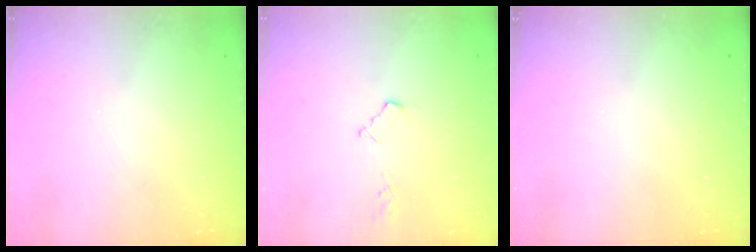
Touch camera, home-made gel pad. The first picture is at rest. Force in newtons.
{"total": 4.0, "press": 4.0, "slide": 0.6}
{"total": 0.0}